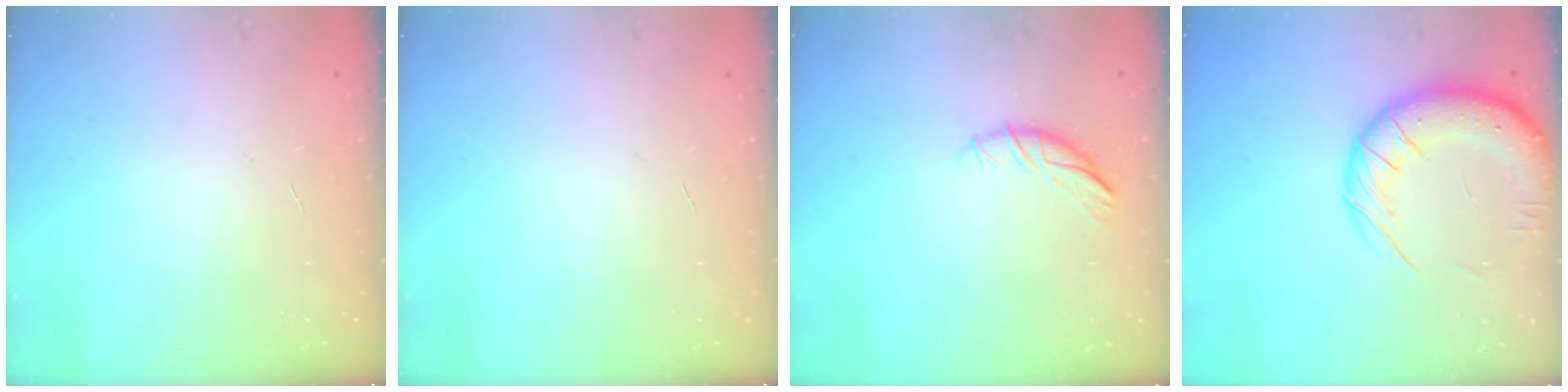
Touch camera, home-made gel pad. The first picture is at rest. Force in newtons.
{"total": 0.0}
{"total": 6.7, "press": 6.7, "slide": 0.7}
{"total": 14.8, "press": 14.3, "slide": 3.9}